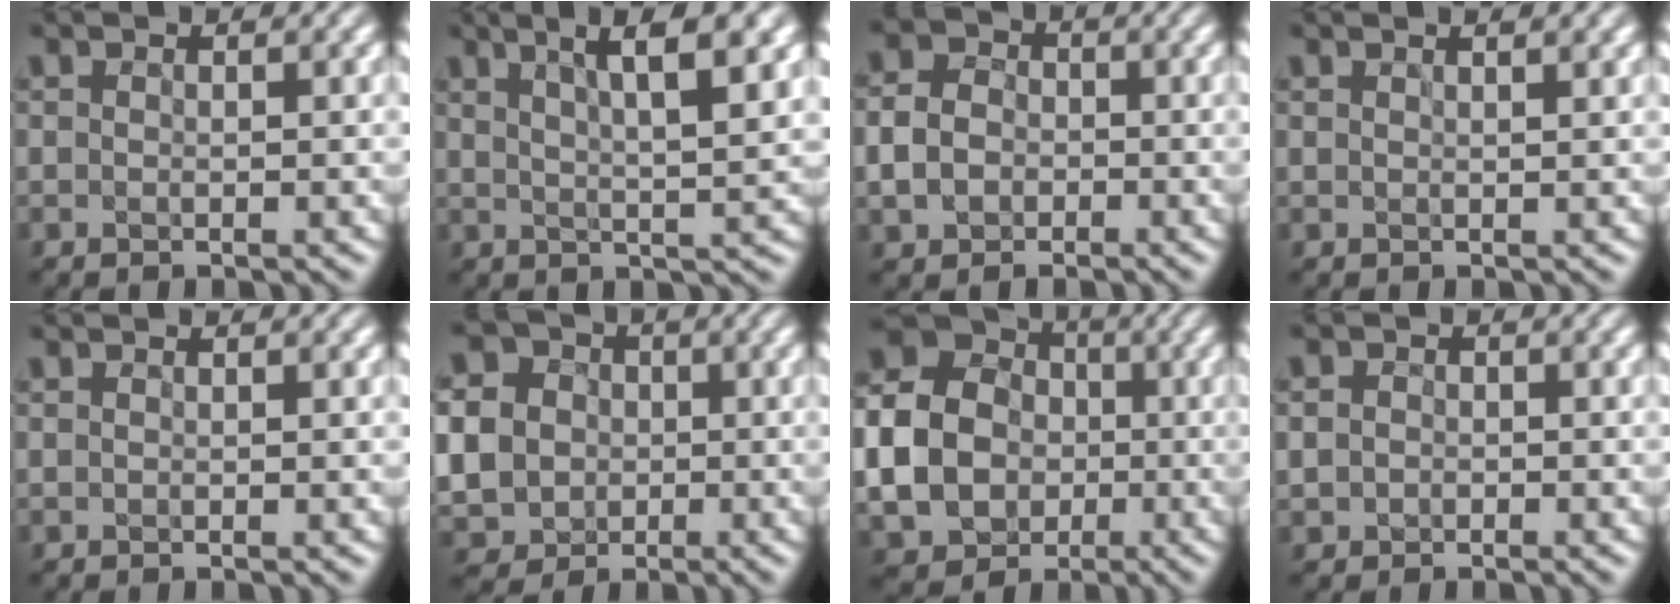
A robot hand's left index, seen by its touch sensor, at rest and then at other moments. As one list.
[{"total": 6.7, "force": [3.7, 1.4, 5.3], "torque": [-0.053, 0.017, 0.049]}, {"total": 3.4, "force": [-0.9, 2.8, 1.7], "torque": [-0.038, 0.005, -0.024]}, {"total": 1.4, "force": [1.3, 0.1, 0.5], "torque": [-0.004, 0.002, 0.010]}, {"total": 0.0}, {"total": 10.3, "force": [-0.9, 9.5, 3.8], "torque": [-0.117, -0.007, -0.043]}, {"total": 10.5, "force": [-1.2, 9.1, 5.2], "torque": [-0.121, -0.015, -0.034]}, {"total": 1.3, "force": [-0.1, 1.2, 0.3], "torque": [0.002, -0.001, -0.008]}]